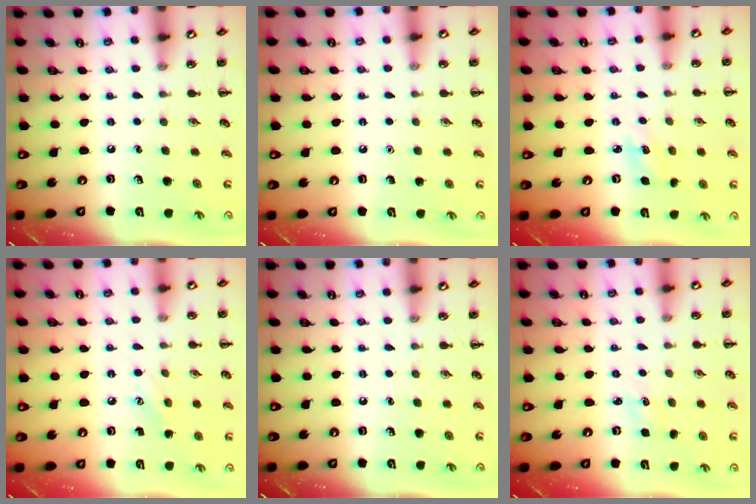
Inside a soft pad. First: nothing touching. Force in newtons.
{"total": 1.5, "press": 1.5, "slide": 0.1}
{"total": 3.9, "press": 3.7, "slide": 1.1}
{"total": 6.2, "press": 6.0, "slide": 1.5}
{"total": 0.0}
{"total": 1.4, "press": 1.3, "slide": 0.4}